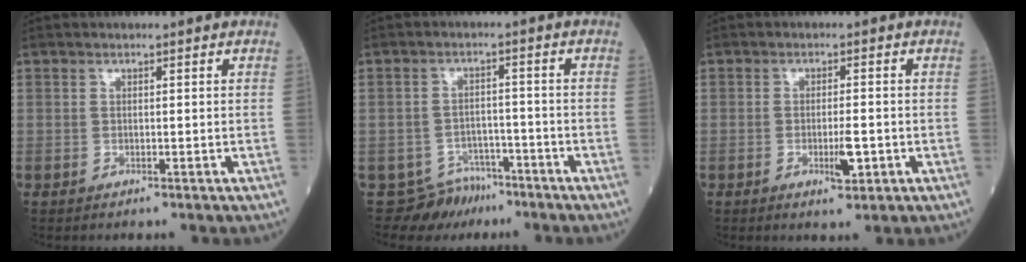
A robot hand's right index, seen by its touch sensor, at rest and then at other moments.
{"total": 5.2, "force": [-4.1, 3.0, -0.9], "torque": [0.021, 0.018, -0.065]}
{"total": 3.7, "force": [-1.1, 0.9, 3.4], "torque": [-0.055, -0.002, -0.013]}